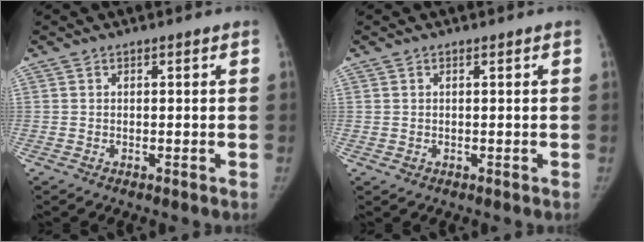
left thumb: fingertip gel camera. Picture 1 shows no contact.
{"total": 0.9, "force": [0.2, 0.7, 0.6], "torque": [-0.009, -0.002, 0.007]}